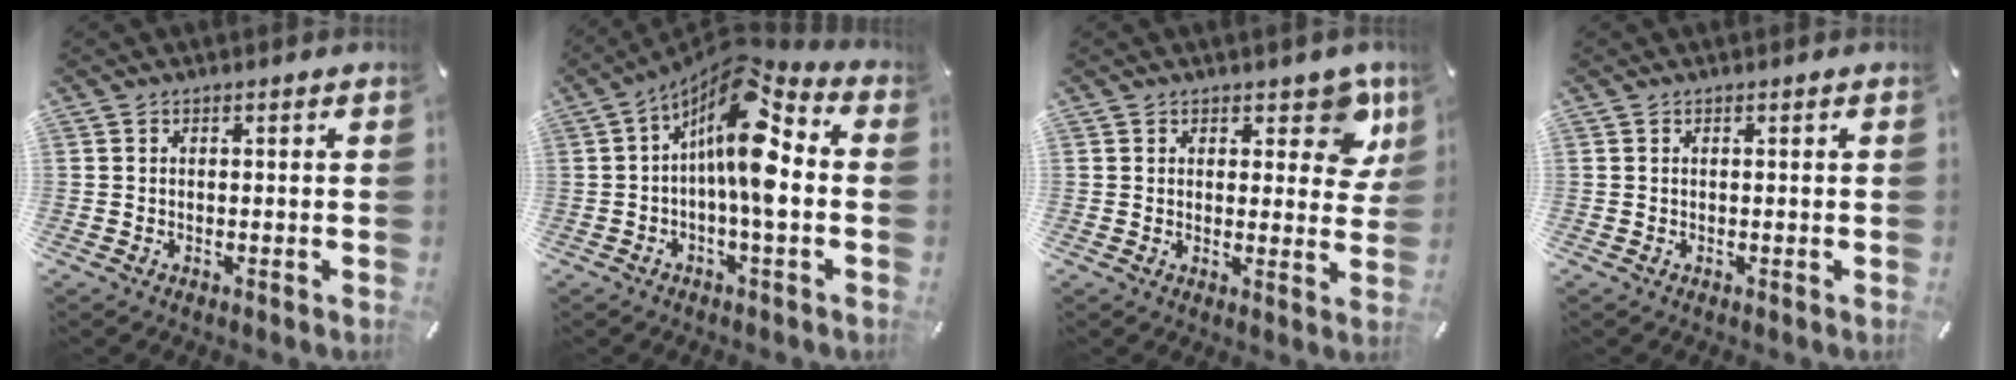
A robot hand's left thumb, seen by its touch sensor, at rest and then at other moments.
{"total": 15.4, "force": [2.2, 5.5, 14.2], "torque": [-0.261, -0.025, 0.033]}
{"total": 8.5, "force": [5.3, 4.6, 4.8], "torque": [-0.028, -0.037, 0.086]}
{"total": 0.0}